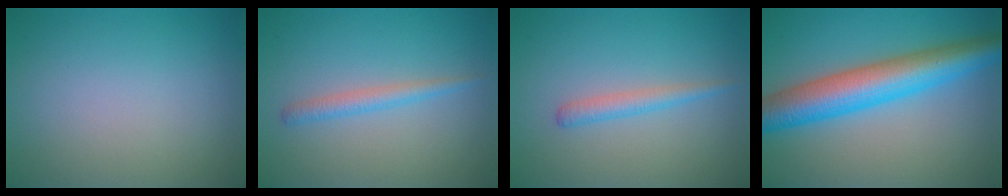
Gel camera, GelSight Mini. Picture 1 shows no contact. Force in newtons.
{"total": 1.7, "press": 1.7, "slide": 0.0}
{"total": 1.7, "press": 1.7, "slide": 0.1}
{"total": 8.3, "press": 8.3, "slide": 0.2}